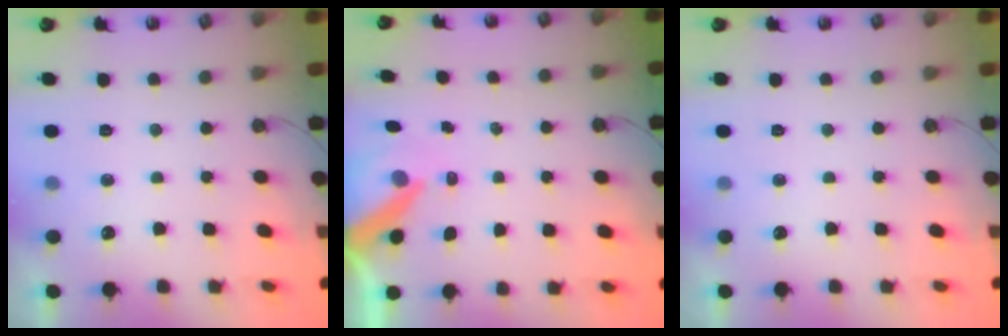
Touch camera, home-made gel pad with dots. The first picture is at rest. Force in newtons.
{"total": 8.5, "press": 8.4, "slide": 0.8}
{"total": 0.0}